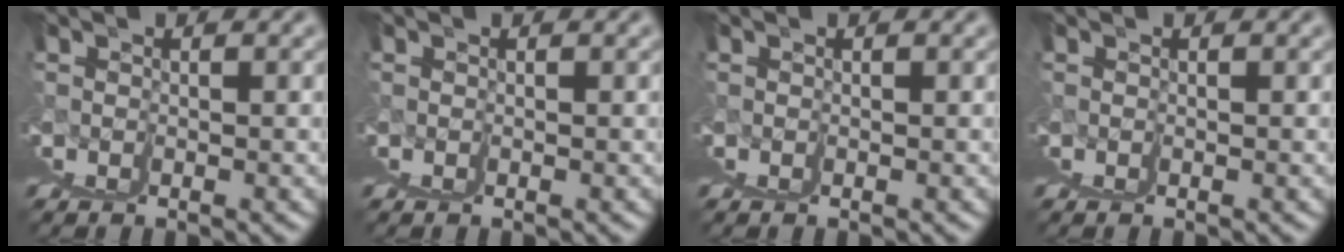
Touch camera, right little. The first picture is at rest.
{"total": 0.0}
{"total": 0.0}
{"total": 0.0}